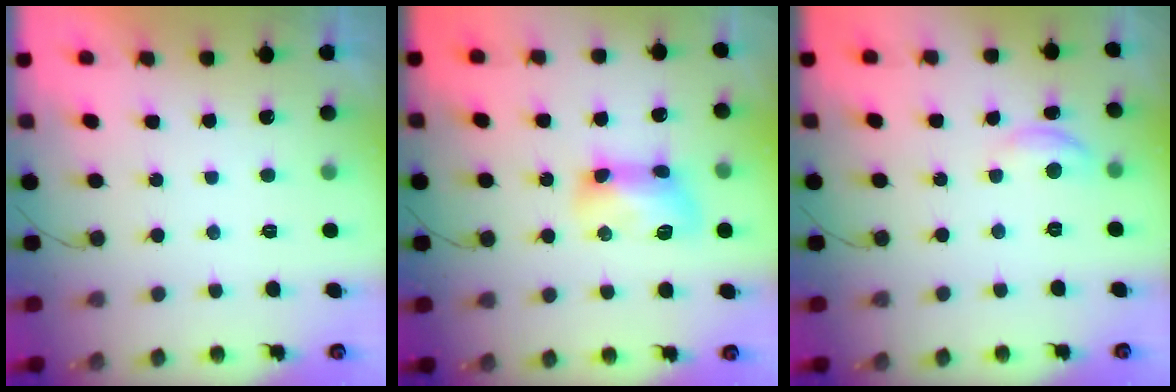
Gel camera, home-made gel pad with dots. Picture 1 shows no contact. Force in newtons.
{"total": 10.2, "press": 10.1, "slide": 1.2}
{"total": 5.6, "press": 5.6, "slide": 0.4}